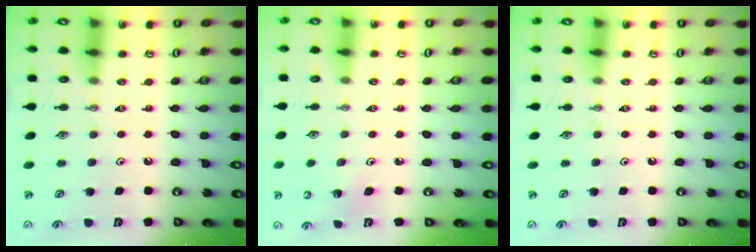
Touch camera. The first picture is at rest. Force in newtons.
{"total": 3.5, "press": 3.1, "slide": 1.8}
{"total": 0.0}